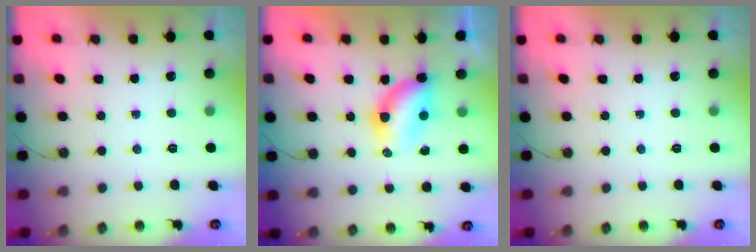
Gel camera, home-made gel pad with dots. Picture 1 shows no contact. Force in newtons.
{"total": 8.0, "press": 7.0, "slide": 3.9}
{"total": 0.0}